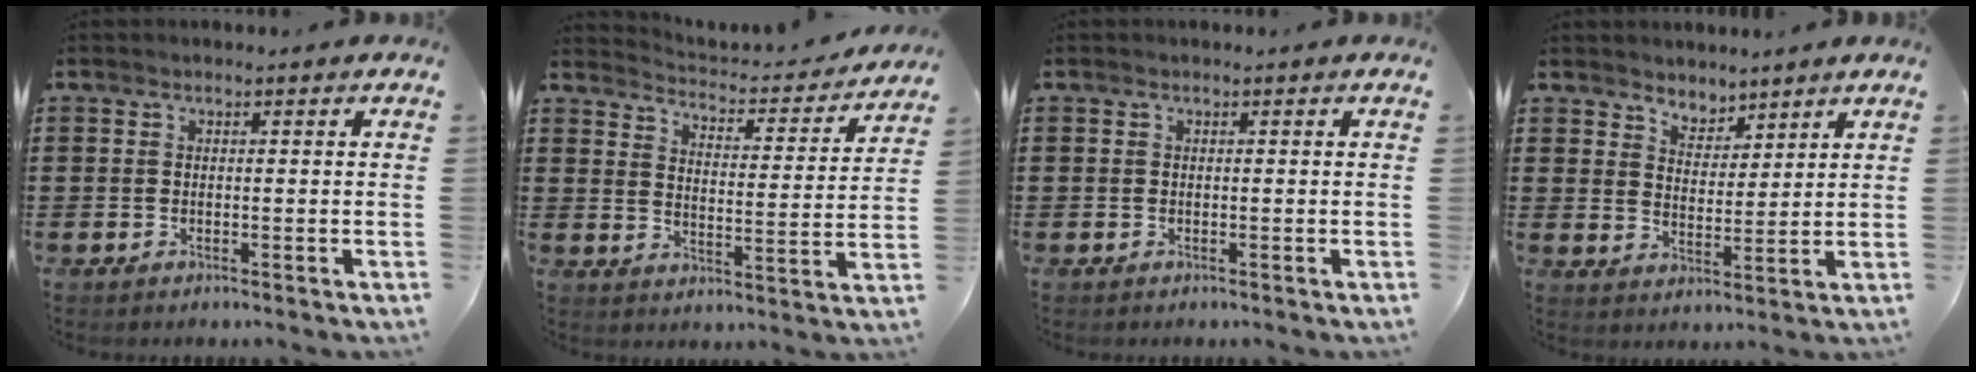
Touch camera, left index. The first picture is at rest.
{"total": 3.2, "force": [3.2, 0.1, 0.3], "torque": [-0.029, -0.031, 0.046]}
{"total": 0.0}
{"total": 3.9, "force": [3.5, 1.6, -0.4], "torque": [-0.010, -0.006, 0.065]}